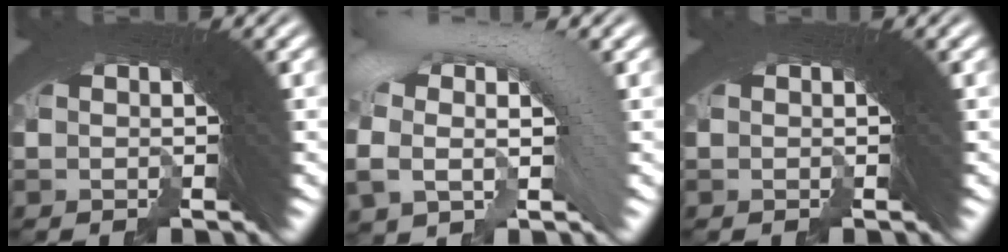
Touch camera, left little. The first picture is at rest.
{"total": 4.8, "force": [0.7, 2.1, 4.2], "torque": [-0.060, 0.020, 0.008]}
{"total": 0.0}